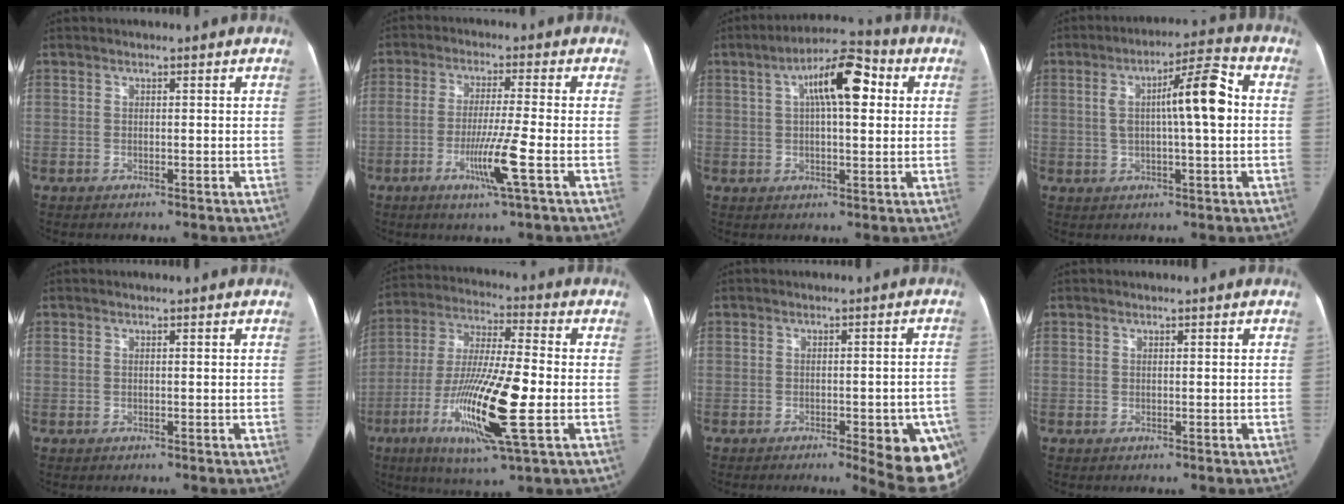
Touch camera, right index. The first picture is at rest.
{"total": 7.5, "force": [-3.0, -1.0, 6.8], "torque": [-0.124, -0.022, -0.060]}
{"total": 10.4, "force": [2.9, 2.9, 9.6], "torque": [-0.160, 0.036, 0.043]}
{"total": 10.7, "force": [1.1, 1.5, 10.6], "torque": [-0.171, 0.028, 0.014]}
{"total": 0.0}
{"total": 17.4, "force": [-4.8, 2.0, 16.6], "torque": [-0.326, -0.022, -0.087]}
{"total": 11.8, "force": [-6.1, 2.3, 9.9], "torque": [-0.051, 0.014, -0.067]}
{"total": 0.0}